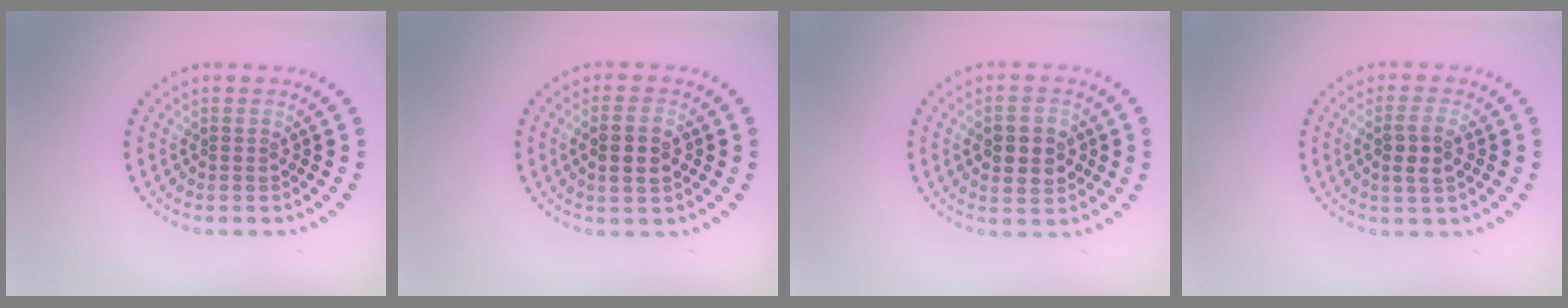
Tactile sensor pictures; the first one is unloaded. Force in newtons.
{"total": 2.9, "press": 2.8, "slide": 0.6}
{"total": 4.5, "press": 4.5, "slide": 0.5}
{"total": 2.6, "press": 2.4, "slide": 0.9}